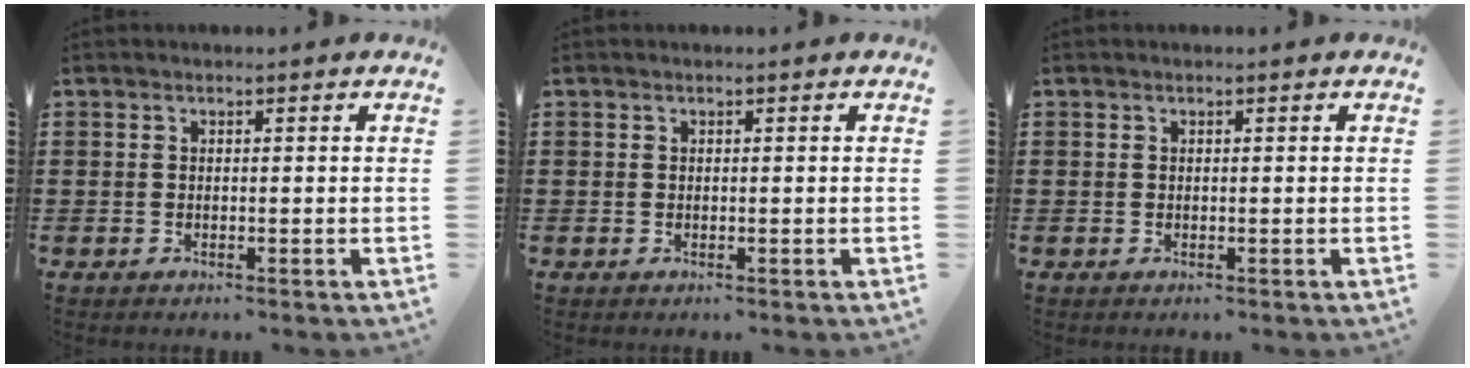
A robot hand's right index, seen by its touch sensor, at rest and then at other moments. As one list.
[{"total": 0.0}, {"total": 0.0}]